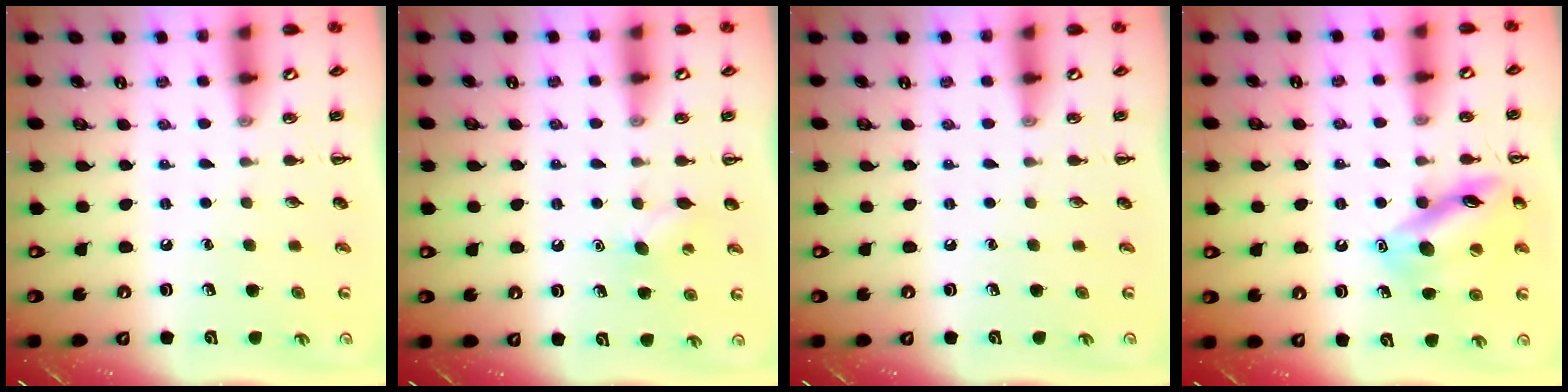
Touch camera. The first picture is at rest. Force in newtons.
{"total": 4.8, "press": 4.6, "slide": 1.3}
{"total": 0.0}
{"total": 14.4, "press": 14.3, "slide": 1.1}